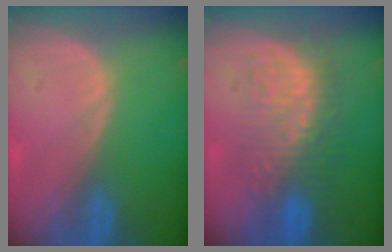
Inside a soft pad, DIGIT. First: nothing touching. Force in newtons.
{"total": 8.9, "press": 8.7, "slide": 1.4}